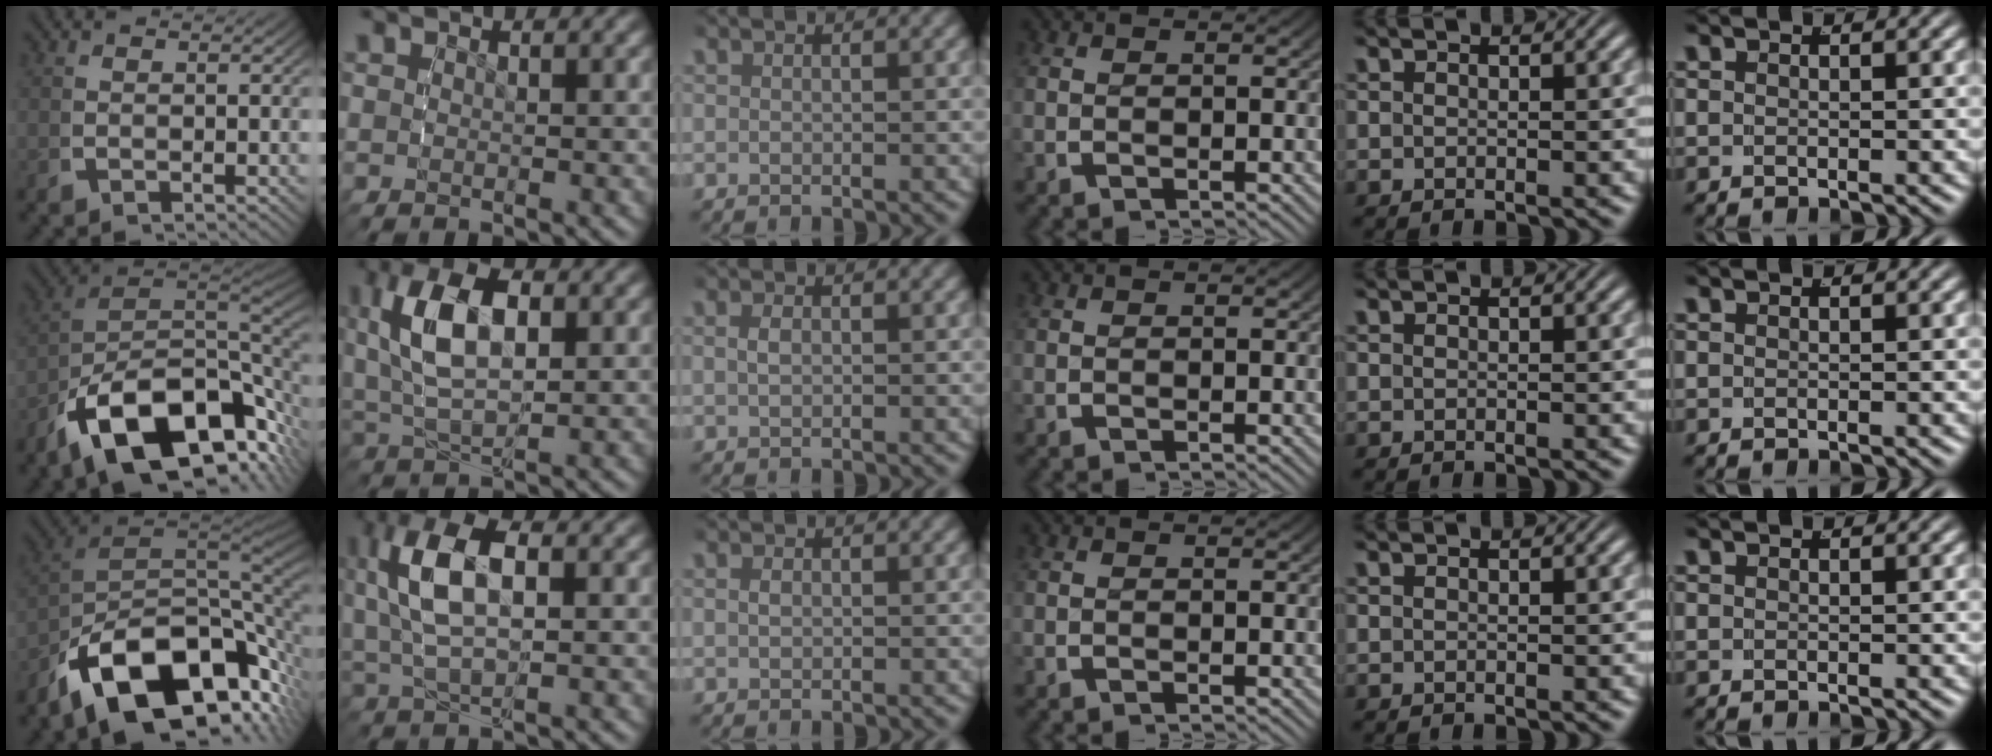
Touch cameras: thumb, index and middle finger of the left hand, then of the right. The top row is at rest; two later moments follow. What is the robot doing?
{"motion": "grasp_and_lifting", "object": "bowl"}